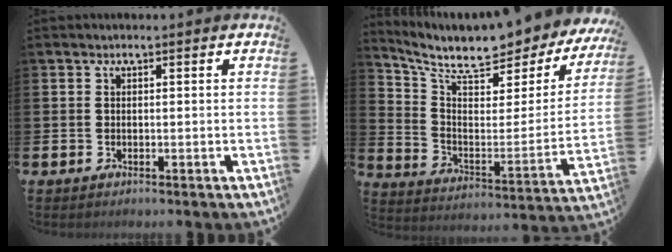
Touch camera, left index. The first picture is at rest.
{"total": 8.3, "force": [7.4, 1.6, 3.2], "torque": [-0.085, -0.067, 0.117]}